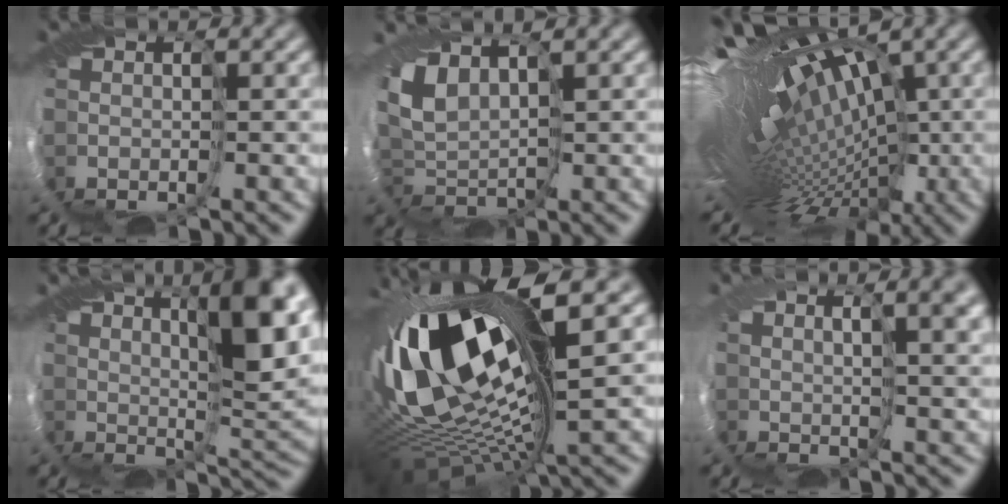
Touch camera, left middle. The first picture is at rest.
{"total": 3.3, "force": [1.4, 2.0, 2.2], "torque": [-0.064, 0.001, 0.022]}
{"total": 17.8, "force": [0.9, 7.6, 16.1], "torque": [-0.214, 0.001, 0.044]}
{"total": 9.6, "force": [4.3, 2.3, 8.3], "torque": [-0.118, 0.005, 0.068]}
{"total": 16.3, "force": [2.3, 6.1, 14.9], "torque": [-0.297, -0.015, 0.054]}
{"total": 5.1, "force": [2.8, 1.2, 4.0], "torque": [-0.039, 0.010, 0.034]}